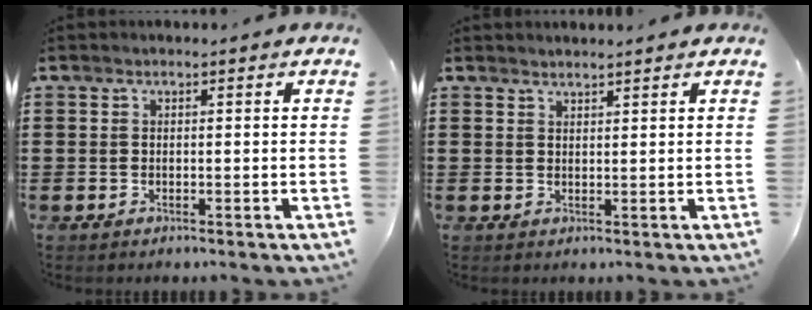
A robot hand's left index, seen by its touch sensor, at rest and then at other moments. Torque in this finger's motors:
{"motor_torque": [2.14, 0.00, 0.01, -0.01]}